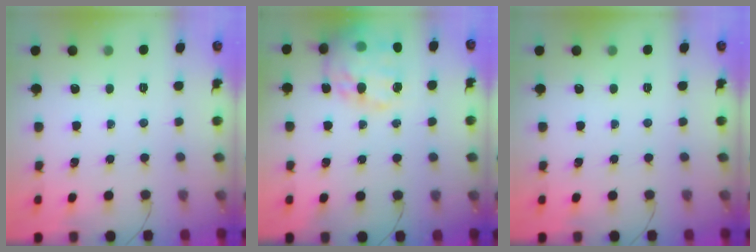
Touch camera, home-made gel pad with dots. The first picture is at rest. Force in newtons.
{"total": 23.1, "press": 22.8, "slide": 3.7}
{"total": 0.0}